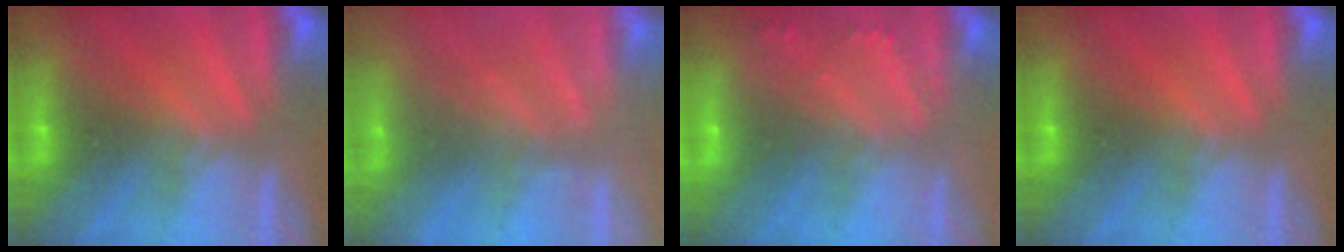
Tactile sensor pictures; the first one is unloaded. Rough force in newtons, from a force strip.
{"total": 2.3}
{"total": 2.2}
{"total": 0.0}